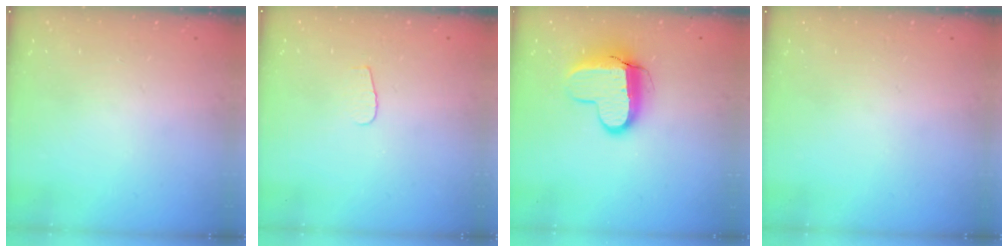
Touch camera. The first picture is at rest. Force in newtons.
{"total": 3.5, "press": 3.5, "slide": 0.4}
{"total": 10.5, "press": 10.4, "slide": 0.8}
{"total": 0.0}